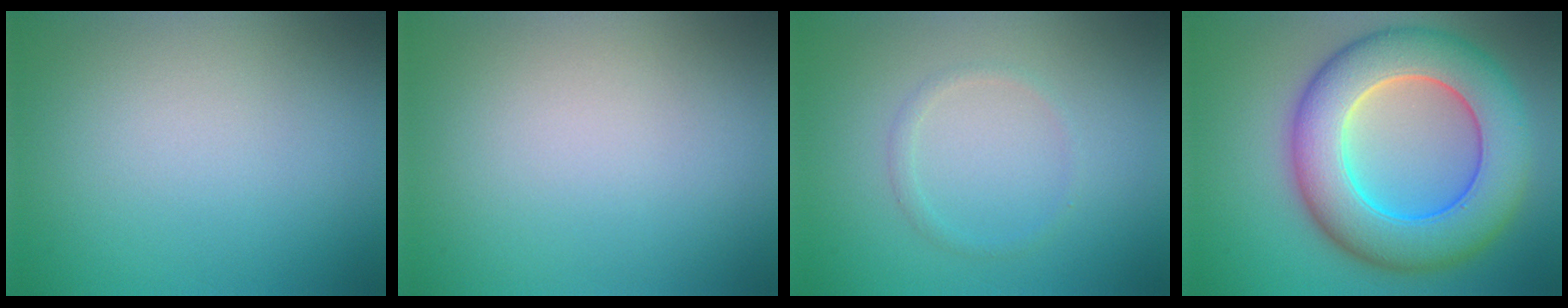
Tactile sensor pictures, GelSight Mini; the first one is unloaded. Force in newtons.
{"total": 0.0}
{"total": 1.0, "press": 1.0, "slide": 0.0}
{"total": 11.2, "press": 11.2, "slide": 0.3}